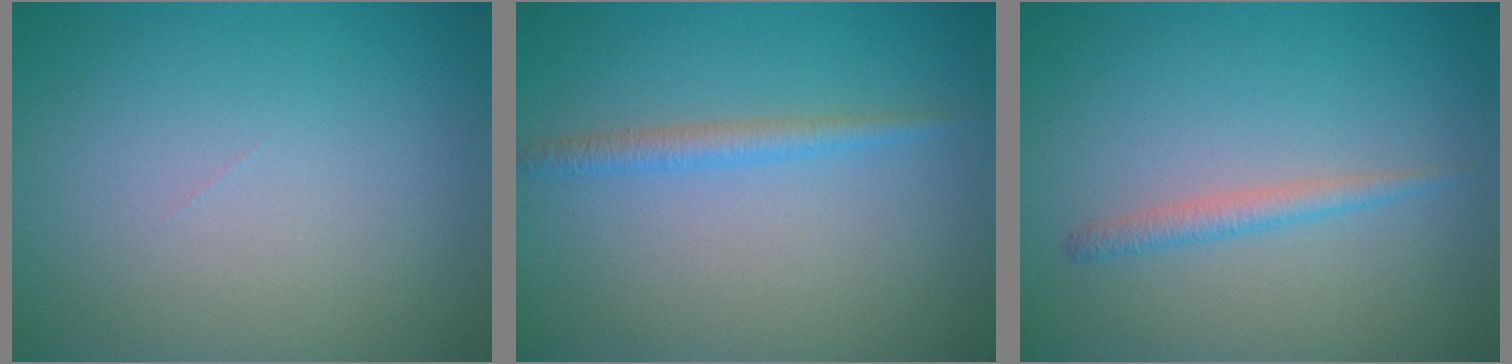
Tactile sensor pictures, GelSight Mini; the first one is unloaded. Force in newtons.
{"total": 1.7, "press": 1.7, "slide": 0.1}
{"total": 1.5, "press": 1.5, "slide": 0.1}